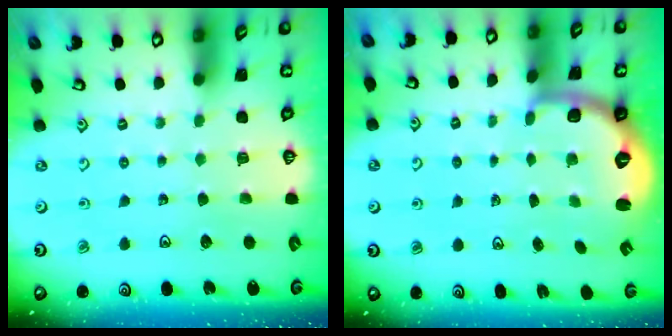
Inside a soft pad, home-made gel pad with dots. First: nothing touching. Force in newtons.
{"total": 2.5, "press": 2.0, "slide": 1.5}